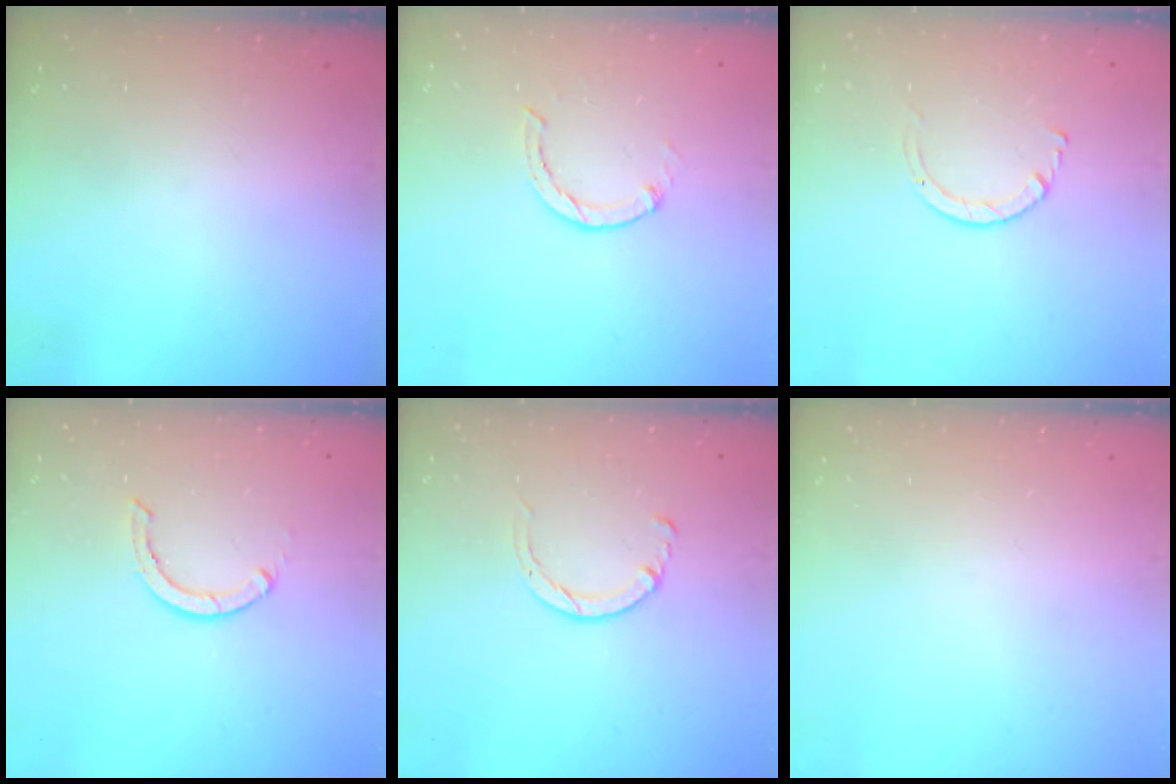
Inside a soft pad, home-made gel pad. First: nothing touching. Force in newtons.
{"total": 0.0}
{"total": 2.9, "press": 2.9, "slide": 0.2}
{"total": 2.9, "press": 2.9, "slide": 0.1}
{"total": 2.9, "press": 2.8, "slide": 0.4}
{"total": 0.0}